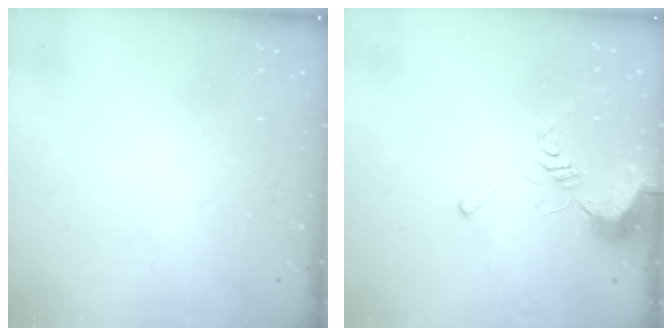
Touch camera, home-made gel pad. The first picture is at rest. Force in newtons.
{"total": 7.5, "press": 7.4, "slide": 1.0}